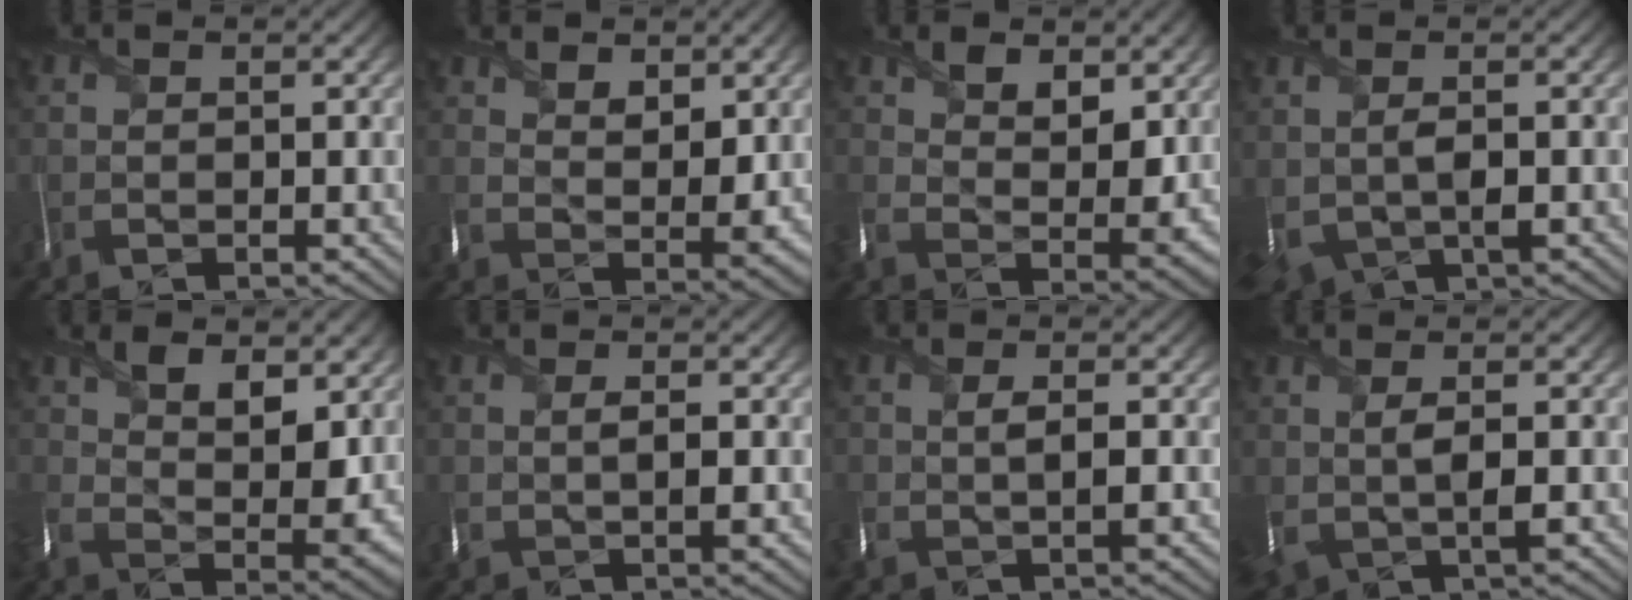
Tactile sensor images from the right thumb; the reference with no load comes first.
{"total": 4.5, "force": [3.3, 2.3, 2.1], "torque": [-0.034, -0.011, 0.064]}
{"total": 7.1, "force": [4.0, 4.3, 4.0], "torque": [-0.084, -0.015, 0.073]}
{"total": 5.2, "force": [-0.3, 3.4, 3.8], "torque": [-0.095, -0.017, -0.007]}
{"total": 8.0, "force": [4.2, 4.7, 4.9], "torque": [-0.101, -0.013, 0.076]}
{"total": 1.6, "force": [0.5, 0.4, 1.4], "torque": [-0.029, 0.003, 0.008]}
{"total": 2.9, "force": [0.0, 1.0, 2.7], "torque": [-0.057, 0.000, -0.008]}
{"total": 3.7, "force": [0.5, 2.2, 2.9], "torque": [-0.074, -0.008, 0.012]}